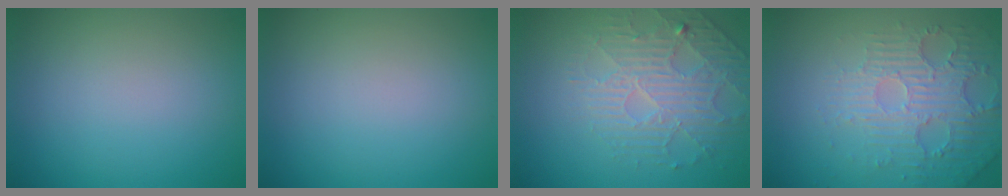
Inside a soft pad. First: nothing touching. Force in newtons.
{"total": 0.0}
{"total": 4.6, "press": 3.6, "slide": 3.0}
{"total": 5.0, "press": 3.6, "slide": 3.5}